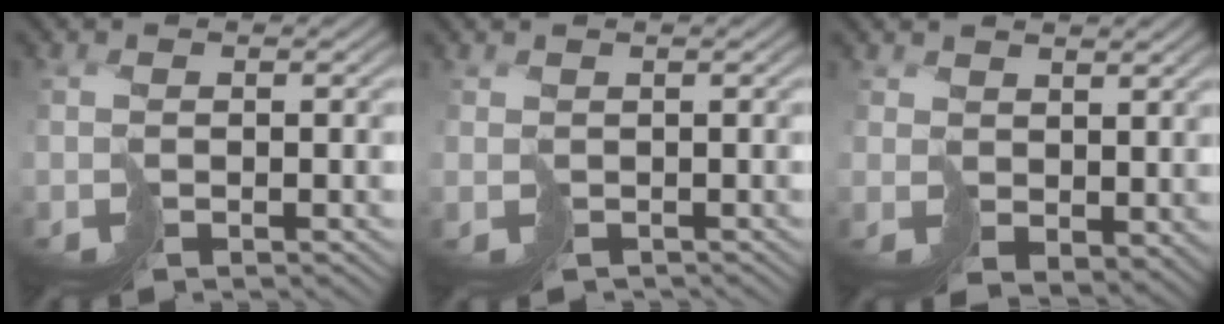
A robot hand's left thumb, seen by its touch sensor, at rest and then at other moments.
{"total": 1.2, "force": [-0.8, 0.8, -0.3], "torque": [0.010, -0.009, -0.007]}
{"total": 2.7, "force": [1.7, 1.9, 1.2], "torque": [-0.026, -0.009, 0.041]}